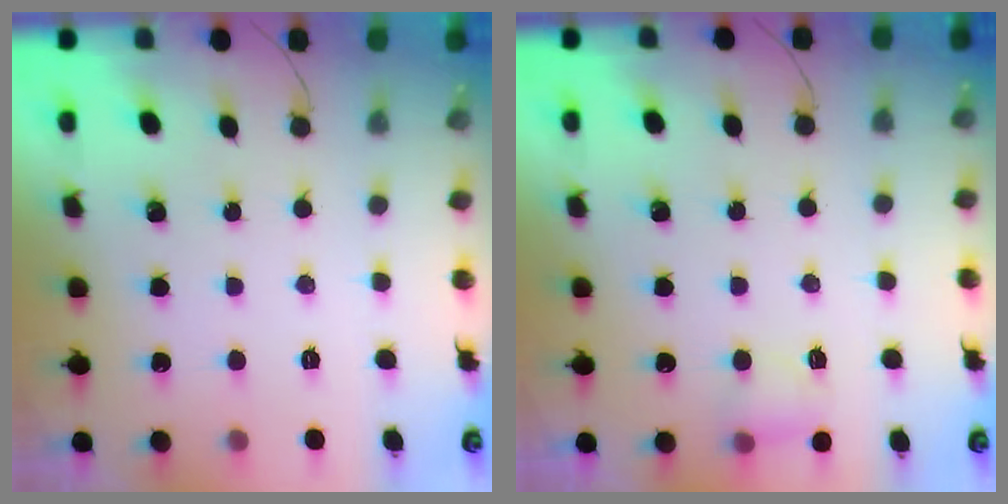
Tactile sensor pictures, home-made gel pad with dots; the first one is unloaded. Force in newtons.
{"total": 4.0, "press": 3.8, "slide": 1.2}